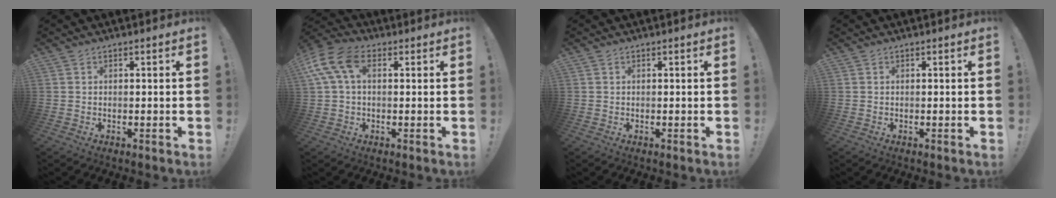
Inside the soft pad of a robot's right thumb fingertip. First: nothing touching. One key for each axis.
{"total": 11.4, "fx": 3.4, "fy": 6.6, "fz": 8.6, "tx": -0.188, "ty": 0.001, "tz": 0.066}
{"total": 0.0}
{"total": 0.0}